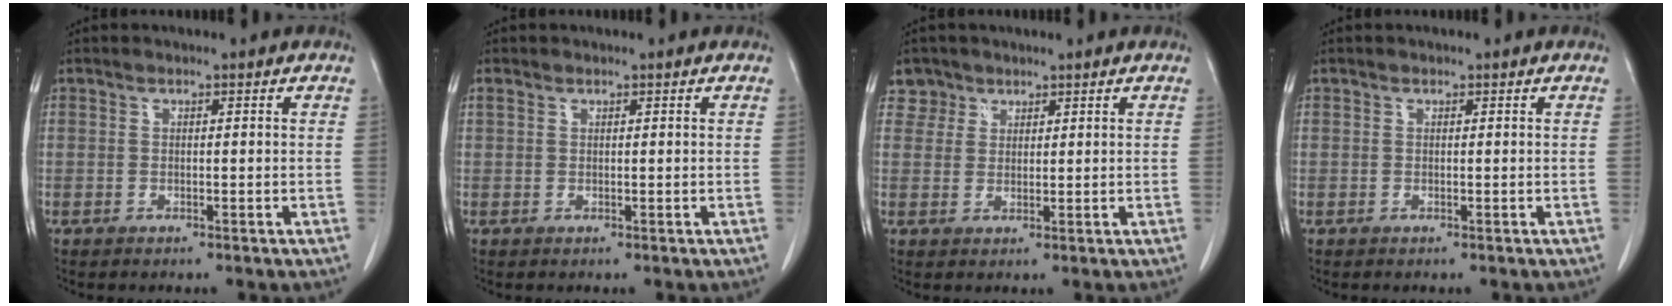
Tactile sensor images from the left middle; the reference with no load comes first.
{"total": 0.8, "force": [0.6, 0.5, 0.3], "torque": [-0.009, 0.010, 0.013]}
{"total": 3.0, "force": [2.0, 2.2, -0.5], "torque": [0.020, 0.002, 0.032]}
{"total": 0.0}